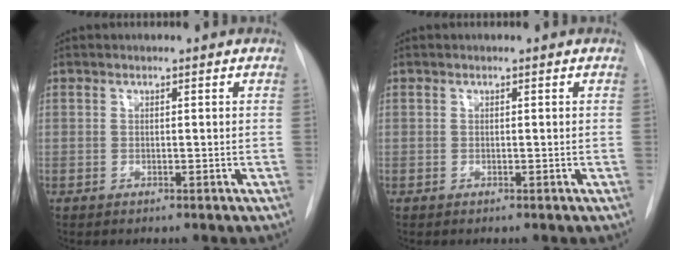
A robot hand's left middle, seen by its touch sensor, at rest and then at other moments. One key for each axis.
{"total": 0.0}